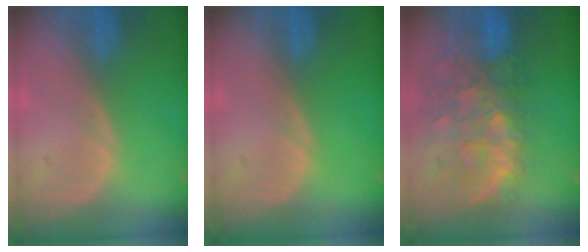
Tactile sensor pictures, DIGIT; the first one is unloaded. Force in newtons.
{"total": 0.0}
{"total": 12.0, "press": 10.0, "slide": 6.7}